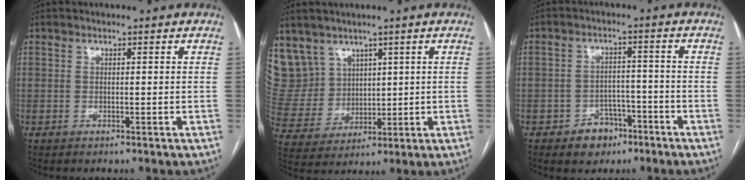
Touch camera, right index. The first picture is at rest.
{"total": 10.8, "force": [6.6, 8.5, 1.3], "torque": [-0.049, 0.037, 0.160]}
{"total": 5.1, "force": [-3.1, 3.8, 1.7], "torque": [-0.021, 0.012, -0.040]}